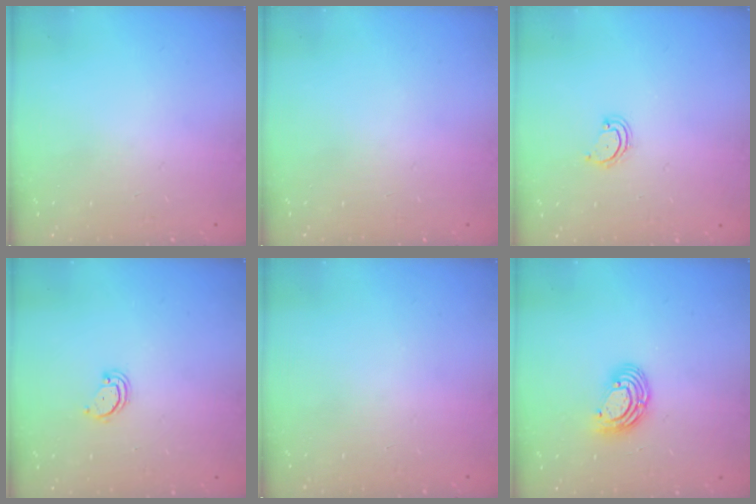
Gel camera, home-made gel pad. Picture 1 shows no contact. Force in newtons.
{"total": 0.0}
{"total": 4.0, "press": 3.9, "slide": 0.4}
{"total": 2.9, "press": 2.9, "slide": 0.2}
{"total": 0.0}
{"total": 8.8, "press": 8.7, "slide": 1.5}